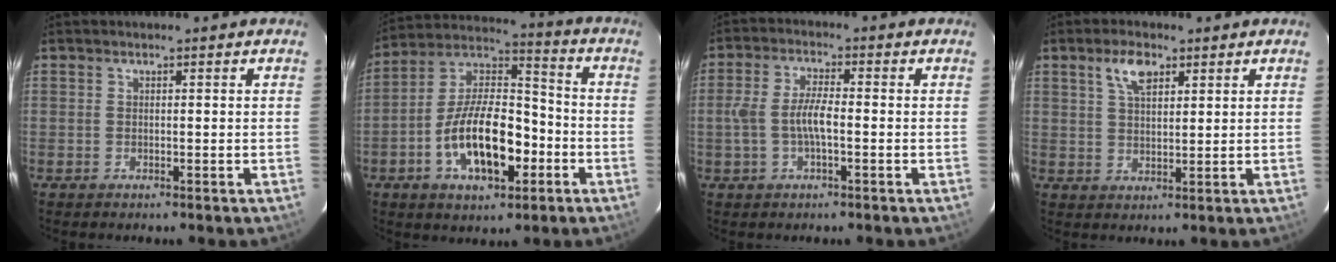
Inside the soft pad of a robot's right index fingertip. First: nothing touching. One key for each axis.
{"total": 16.9, "fx": -5.9, "fy": 7.8, "fz": 13.8, "tx": -0.258, "ty": 0.015, "tz": -0.099}
{"total": 5.7, "fx": -1.3, "fy": 1.6, "fz": 5.3, "tx": -0.112, "ty": 0.007, "tz": -0.023}
{"total": 5.3, "fx": 2.9, "fy": 2.4, "fz": 3.7, "tx": -0.066, "ty": 0.010, "tz": 0.054}